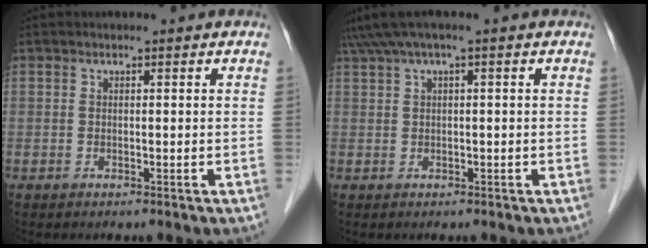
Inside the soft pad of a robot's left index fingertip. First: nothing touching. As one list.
[{"total": 3.4, "force": [1.9, 0.0, 2.9], "torque": [-0.066, 0.035, 0.039]}]